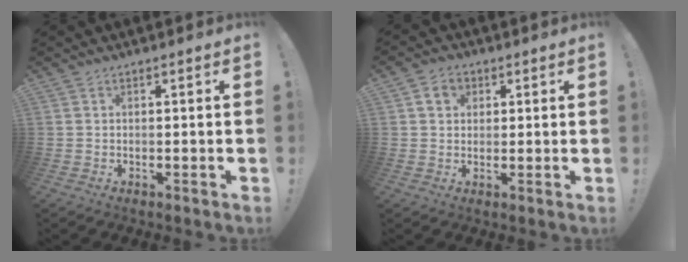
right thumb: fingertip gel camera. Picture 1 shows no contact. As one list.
[{"total": 5.2, "force": [2.0, 4.2, 2.4], "torque": [-0.036, 0.003, 0.038]}]